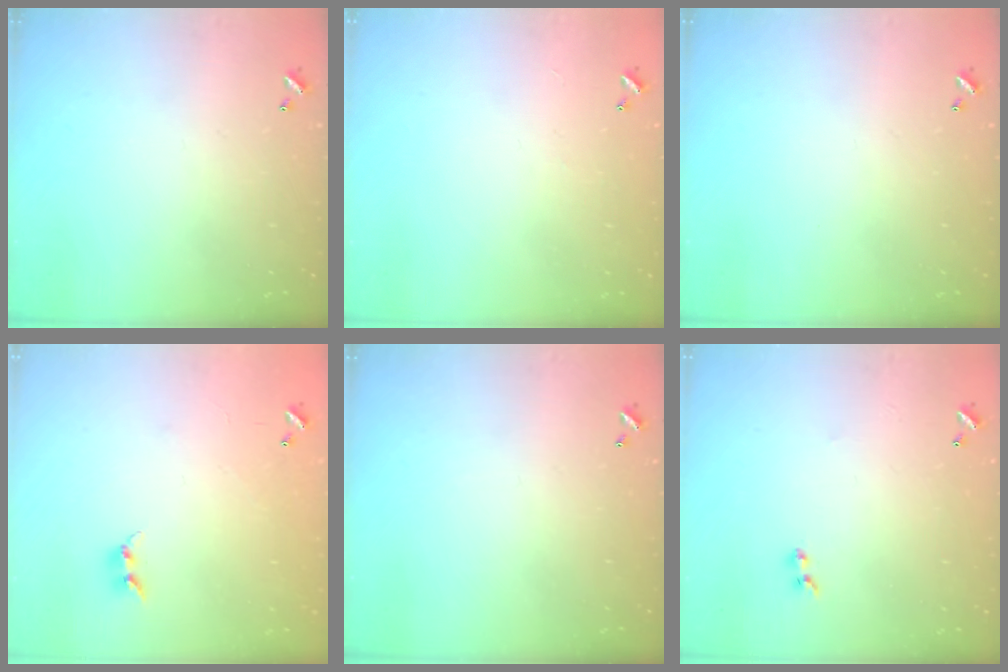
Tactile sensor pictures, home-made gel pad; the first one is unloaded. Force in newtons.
{"total": 0.6, "press": 0.2, "slide": 0.6}
{"total": 0.0}
{"total": 5.9, "press": 5.9, "slide": 0.4}
{"total": 0.0}
{"total": 1.9, "press": 1.7, "slide": 0.9}